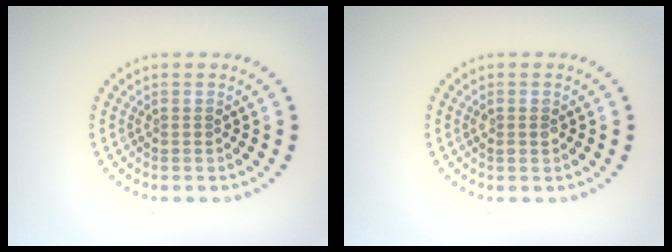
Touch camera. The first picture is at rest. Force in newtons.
{"total": 1.1, "press": 1.0, "slide": 0.2}